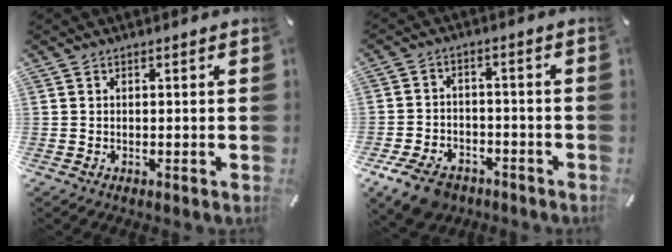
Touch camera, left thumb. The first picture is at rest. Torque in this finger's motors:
{"motor_torque": [0.10, 1.18, 0.12, 0.07, 0.17]}